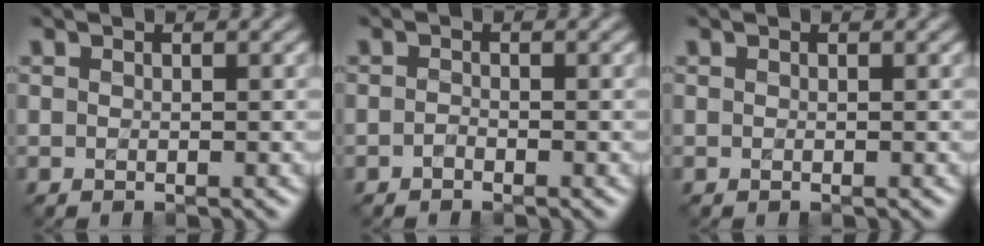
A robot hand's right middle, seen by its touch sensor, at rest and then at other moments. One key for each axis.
{"total": 0.6, "fx": -0.5, "fy": 0.2, "fz": 0.3, "tx": -0.006, "ty": 0.000, "tz": -0.010}
{"total": 0.0}